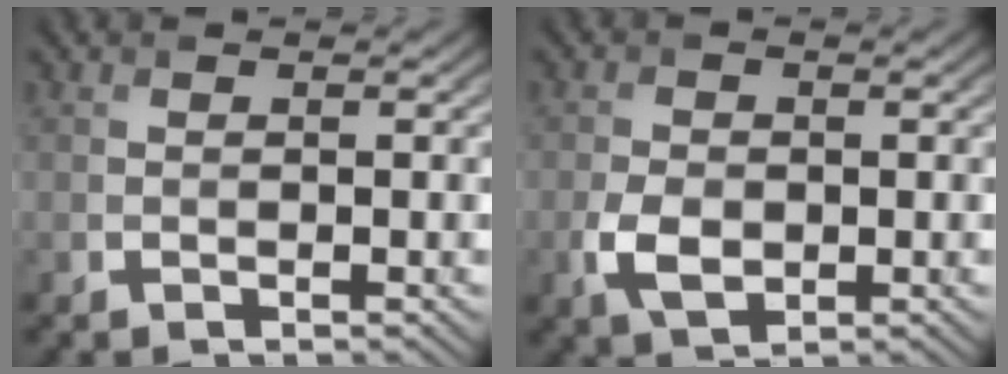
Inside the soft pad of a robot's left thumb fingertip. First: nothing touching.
{"total": 4.0, "force": [-0.9, 2.7, 2.8], "torque": [-0.067, -0.009, -0.021]}